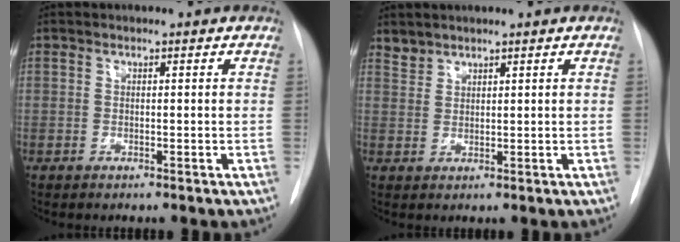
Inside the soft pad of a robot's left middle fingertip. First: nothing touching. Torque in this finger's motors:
{"motor_torque": [0.00, 0.01, 0.03, 0.00]}